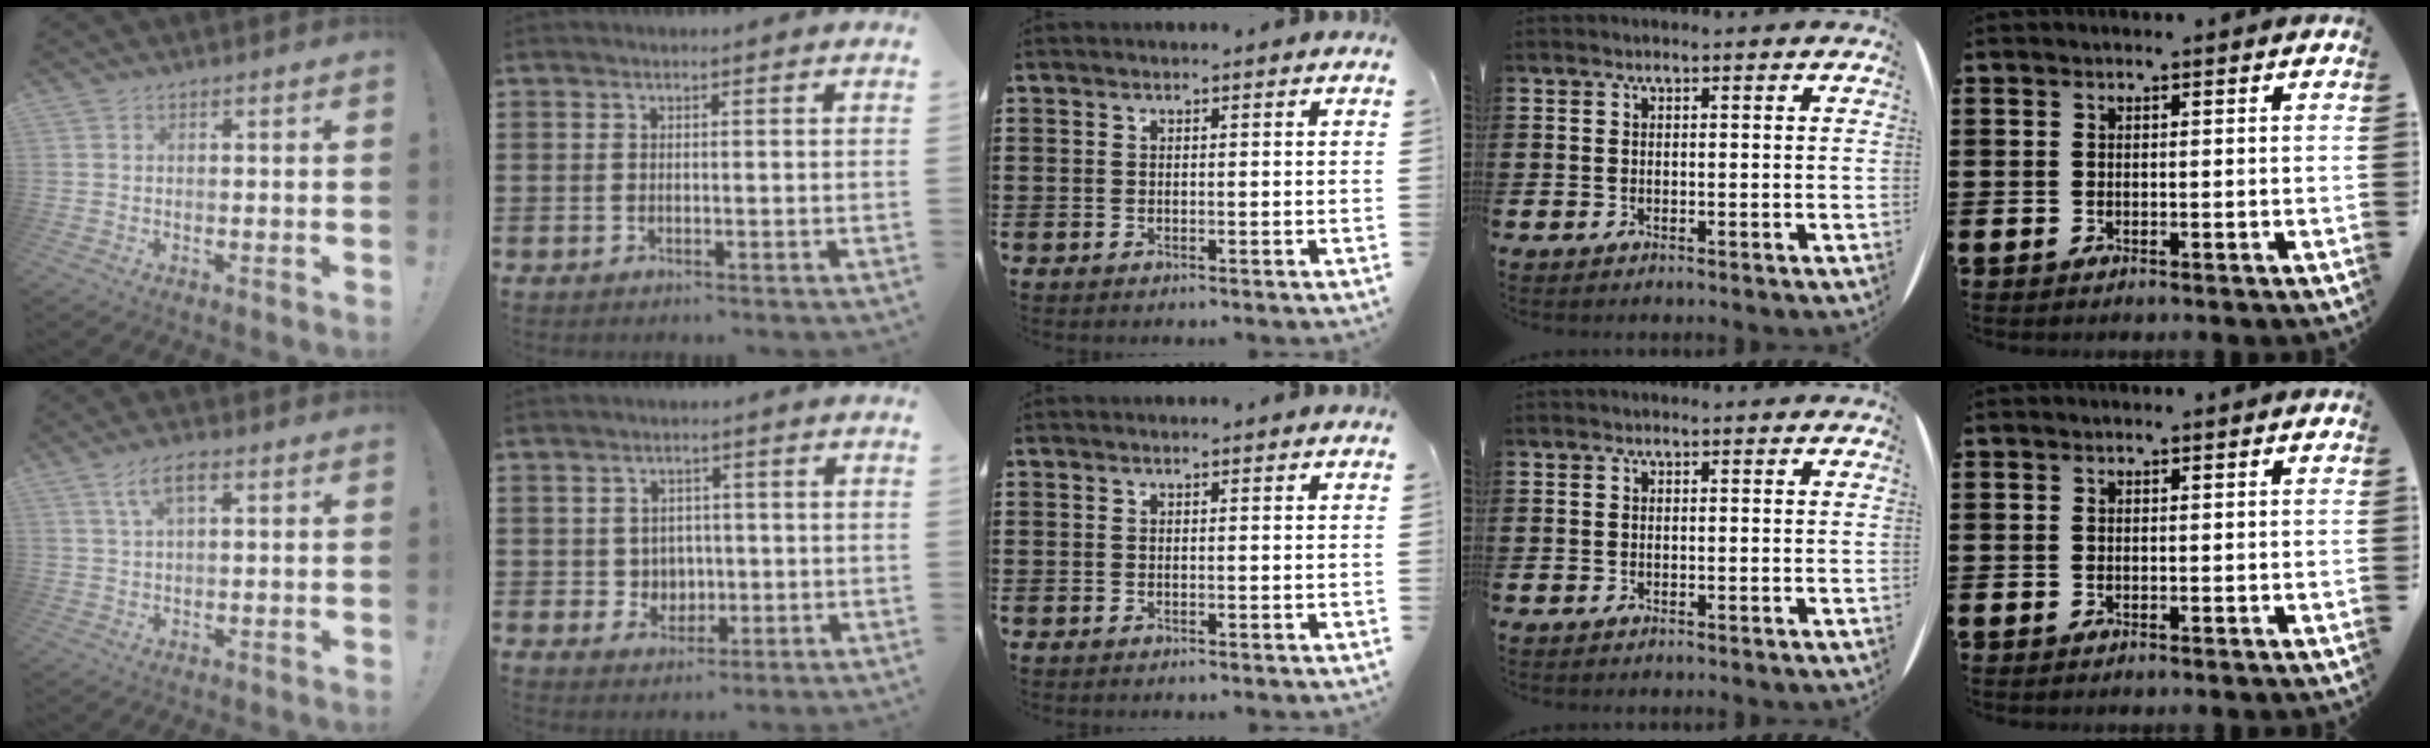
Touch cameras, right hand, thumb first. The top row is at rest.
{"thumb": {"total": 6.2, "force": [2.6, 2.6, 5.0], "torque": [-0.086, 0.004, 0.046]}, "index": {"total": 3.4, "force": [0.2, 3.3, 0.7], "torque": [-0.030, 0.011, 0.000]}}